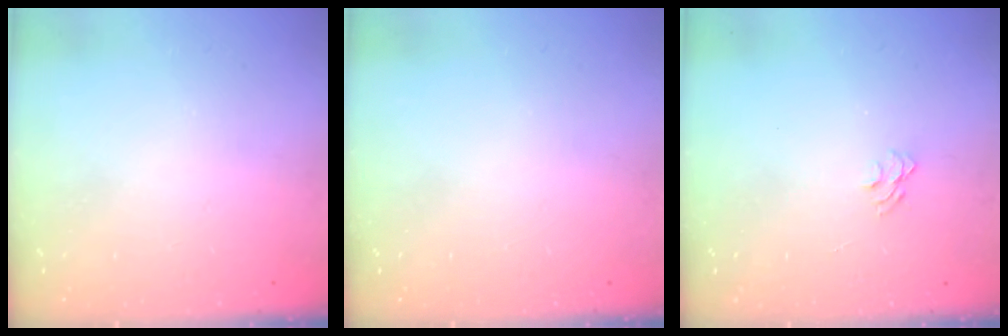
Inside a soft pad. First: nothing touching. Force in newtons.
{"total": 0.0}
{"total": 4.1, "press": 4.0, "slide": 0.3}